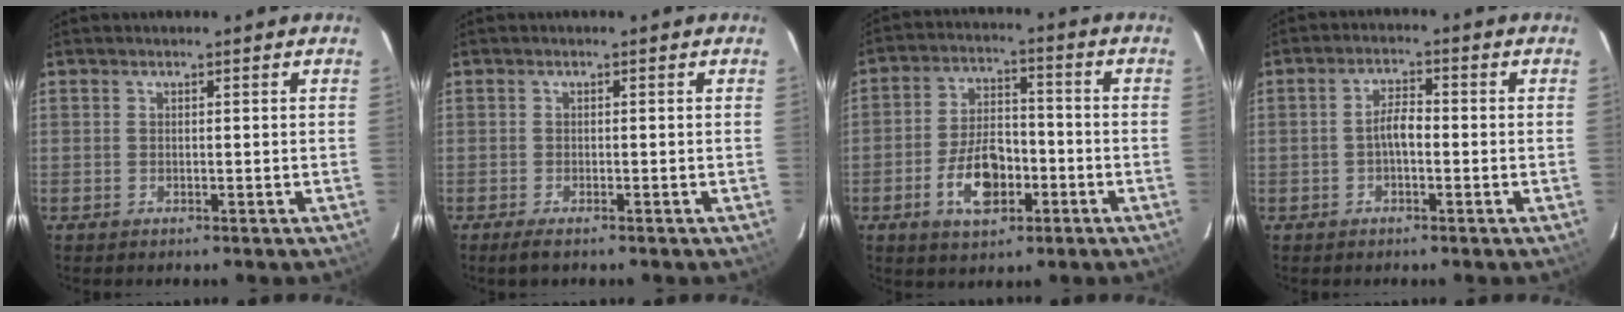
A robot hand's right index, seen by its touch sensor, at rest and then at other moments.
{"total": 2.4, "force": [-1.8, 0.5, 1.5], "torque": [-0.032, -0.009, -0.033]}
{"total": 10.6, "force": [-4.3, 5.7, 7.8], "torque": [-0.154, 0.012, -0.066]}
{"total": 3.3, "force": [-0.8, 1.3, 2.9], "torque": [-0.055, 0.010, -0.015]}